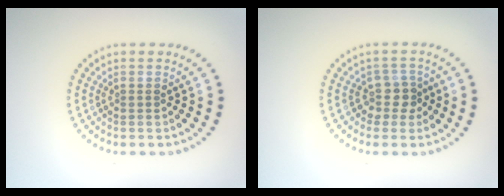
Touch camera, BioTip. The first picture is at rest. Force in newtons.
{"total": 2.3, "press": 1.8, "slide": 1.4}